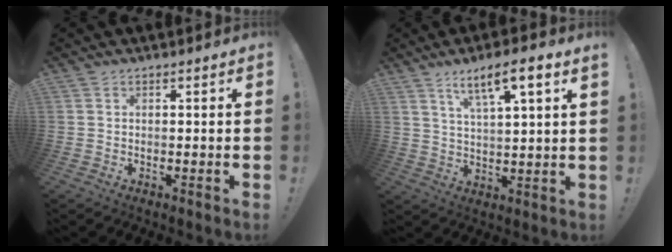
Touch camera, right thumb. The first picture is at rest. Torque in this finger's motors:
{"motor_torque": [0.16, 0.22, 0.56, 0.29, 0.01]}